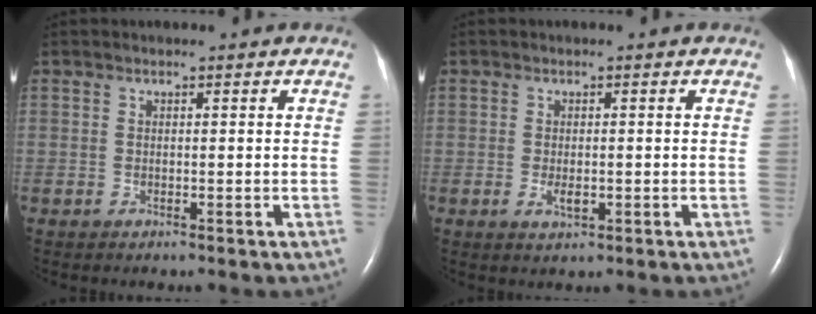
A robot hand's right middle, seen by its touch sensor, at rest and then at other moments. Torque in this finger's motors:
{"motor_torque": [0.35, 0.14, 0.18, 0.02]}